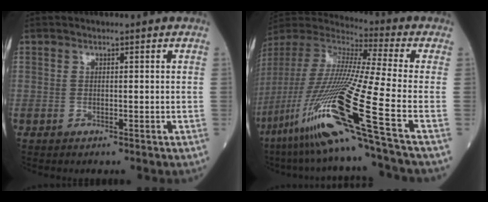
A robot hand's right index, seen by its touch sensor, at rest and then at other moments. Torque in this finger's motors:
{"motor_torque": [2.14, 0.00, 1.05, 0.21]}